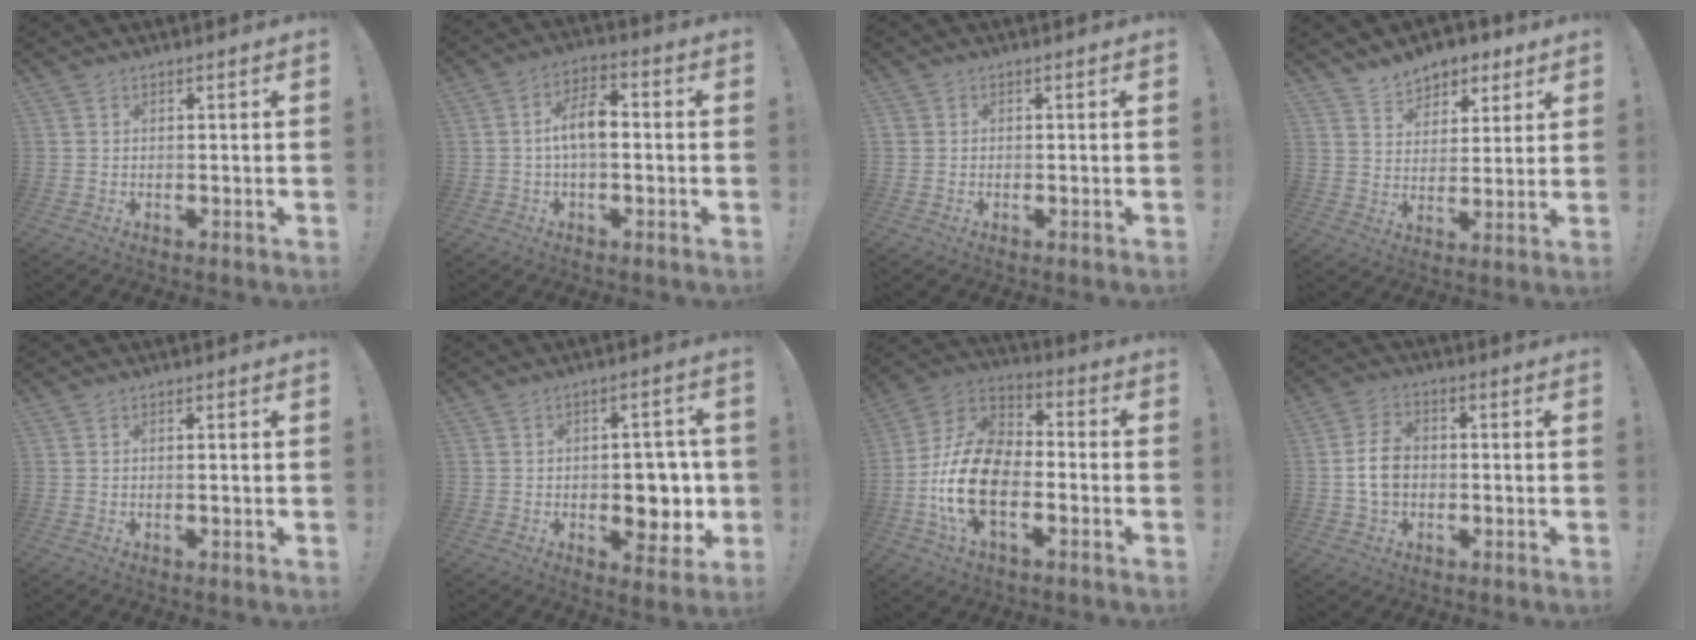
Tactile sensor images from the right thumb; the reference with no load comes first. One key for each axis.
{"total": 9.4, "fx": -0.2, "fy": 4.5, "fz": 8.3, "tx": -0.141, "ty": 0.009, "tz": -0.007}
{"total": 1.1, "fx": -0.3, "fy": 1.1, "fz": 0.2, "tx": -0.005, "ty": 0.005, "tz": -0.005}
{"total": 8.4, "fx": 6.5, "fy": 5.1, "fz": 1.4, "tx": -0.016, "ty": -0.048, "tz": 0.126}
{"total": 1.0, "fx": -0.1, "fy": 0.0, "fz": 1.0, "tx": -0.012, "ty": -0.001, "tz": -0.004}
{"total": 11.4, "fx": -1.5, "fy": 7.3, "fz": 8.7, "tx": -0.094, "ty": 0.007, "tz": -0.018}
{"total": 19.9, "fx": -6.2, "fy": 11.8, "fz": 14.8, "tx": -0.296, "ty": 0.034, "tz": -0.097}
{"total": 8.8, "fx": -0.9, "fy": 6.7, "fz": 5.6, "tx": -0.103, "ty": 0.016, "tz": -0.012}